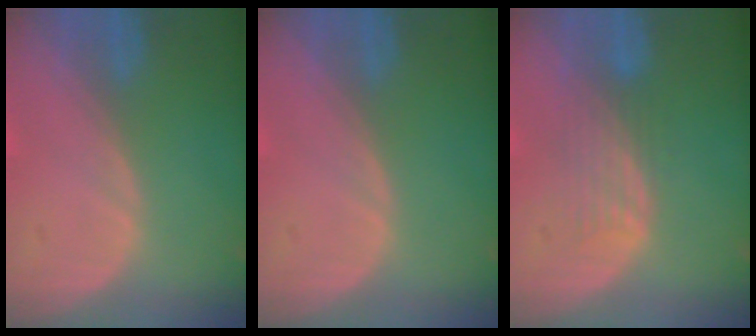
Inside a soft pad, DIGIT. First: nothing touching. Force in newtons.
{"total": 0.0}
{"total": 4.3, "press": 3.6, "slide": 2.3}